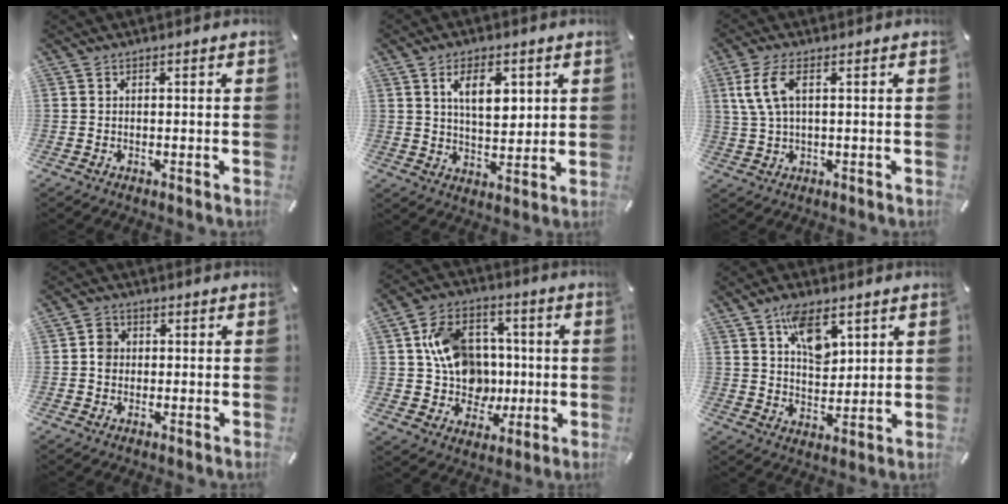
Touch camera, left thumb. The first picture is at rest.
{"total": 8.7, "force": [3.7, 4.9, 6.1], "torque": [-0.093, -0.006, 0.060]}
{"total": 6.4, "force": [2.0, 2.6, 5.5], "torque": [-0.125, -0.002, 0.033]}
{"total": 3.4, "force": [-0.1, 3.0, 1.5], "torque": [-0.020, 0.006, -0.005]}
{"total": 15.1, "force": [1.2, 13.5, 6.6], "torque": [-0.113, 0.014, 0.039]}
{"total": 9.5, "force": [4.9, 5.7, 5.8], "torque": [-0.090, -0.013, 0.088]}